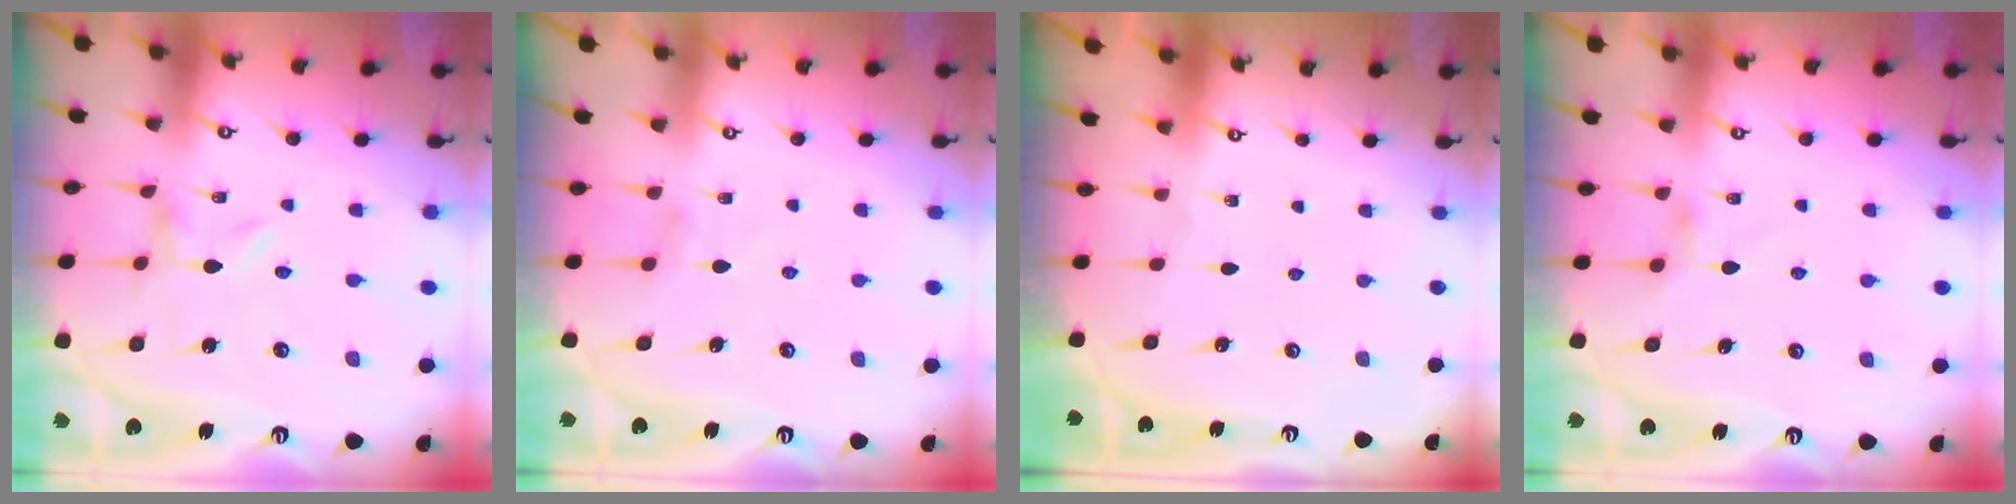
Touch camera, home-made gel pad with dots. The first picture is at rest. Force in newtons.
{"total": 1.8, "press": 1.8, "slide": 0.3}
{"total": 0.0}
{"total": 2.9, "press": 2.9, "slide": 0.4}